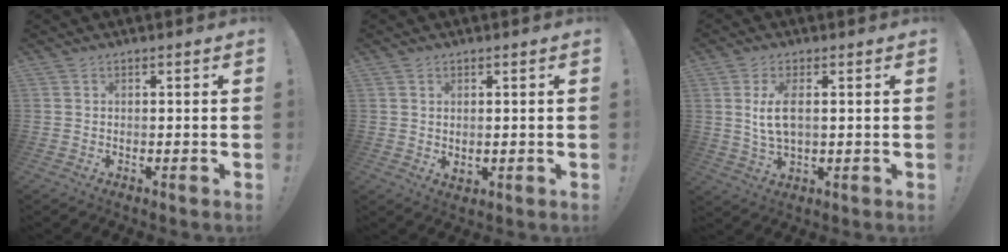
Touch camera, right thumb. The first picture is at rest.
{"total": 1.5, "force": [0.8, 0.8, 0.9], "torque": [-0.009, -0.005, 0.013]}
{"total": 7.2, "force": [1.4, 3.2, 6.3], "torque": [-0.123, -0.011, 0.018]}